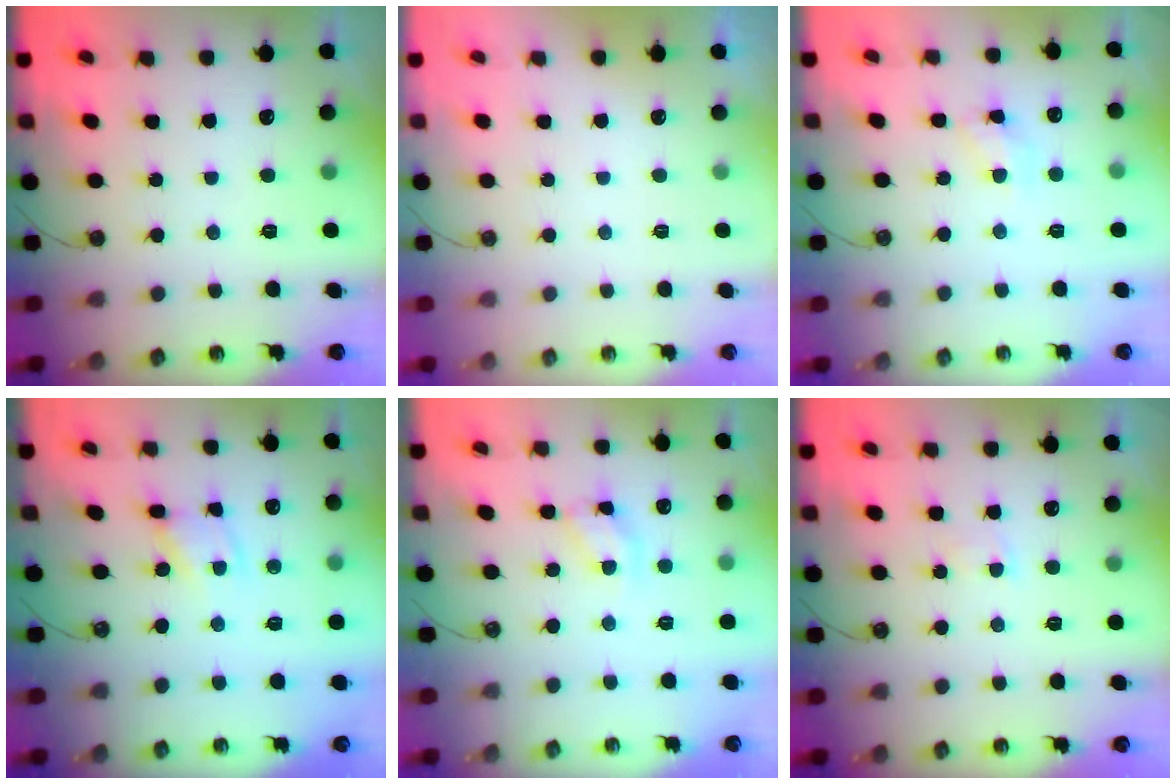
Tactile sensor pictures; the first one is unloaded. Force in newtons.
{"total": 0.0}
{"total": 7.2, "press": 7.2, "slide": 0.6}
{"total": 4.1, "press": 4.1, "slide": 0.2}
{"total": 10.8, "press": 10.8, "slide": 0.7}
{"total": 1.7, "press": 1.6, "slide": 0.3}